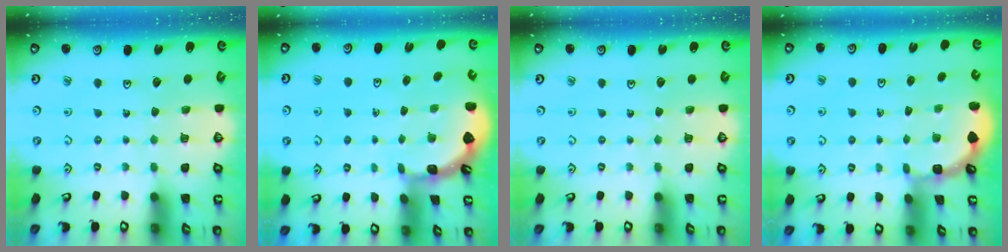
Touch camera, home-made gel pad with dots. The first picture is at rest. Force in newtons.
{"total": 1.8, "press": 1.8, "slide": 0.1}
{"total": 0.0}
{"total": 1.6, "press": 1.6, "slide": 0.2}